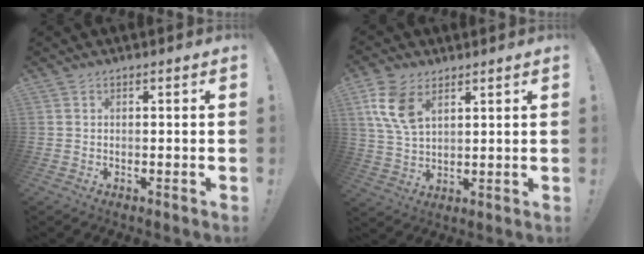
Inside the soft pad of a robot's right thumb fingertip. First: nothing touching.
{"total": 10.3, "force": [5.1, 5.9, 6.7], "torque": [-0.134, -0.014, 0.097]}